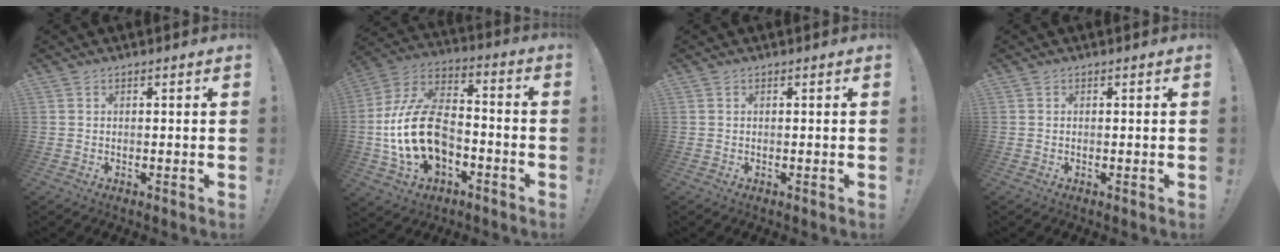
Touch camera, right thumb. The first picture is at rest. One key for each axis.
{"total": 20.1, "fx": -4.3, "fy": 13.1, "fz": 14.6, "tx": -0.286, "ty": 0.033, "tz": -0.064}
{"total": 0.0}
{"total": 0.0}